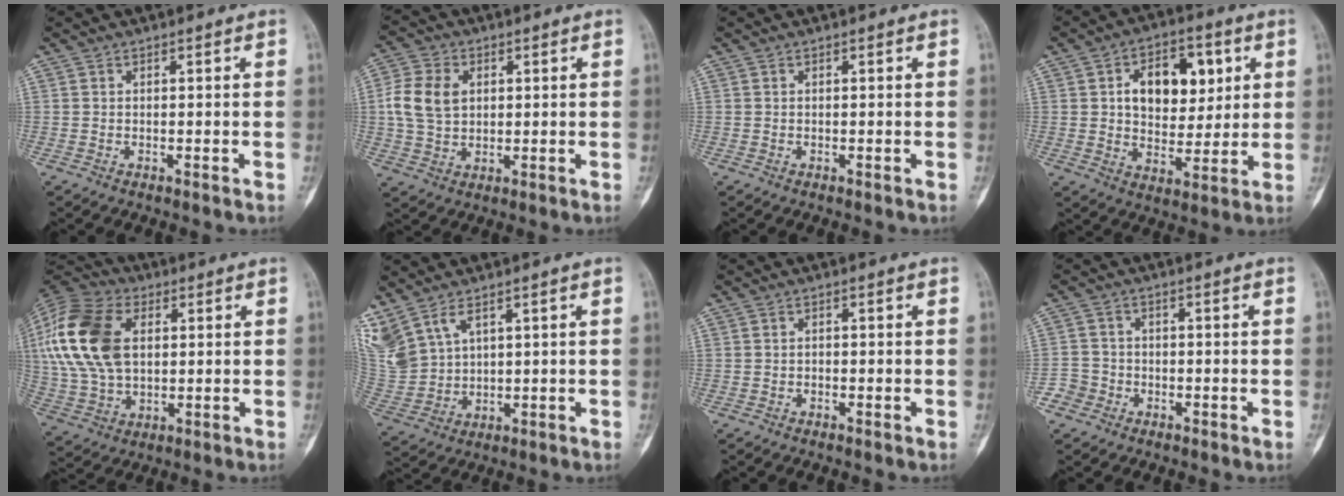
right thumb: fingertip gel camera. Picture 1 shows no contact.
{"total": 8.9, "force": [1.5, 6.5, 5.9], "torque": [-0.115, 0.006, 0.032]}
{"total": 0.0}
{"total": 13.9, "force": [3.8, 9.0, 9.9], "torque": [-0.099, -0.004, 0.060]}
{"total": 21.4, "force": [4.2, 13.9, 15.7], "torque": [-0.339, 0.005, 0.077]}
{"total": 12.5, "force": [6.8, 7.3, 7.5], "torque": [-0.191, -0.012, 0.160]}
{"total": 0.6, "force": [-0.4, 0.4, 0.2], "torque": [0.001, 0.002, -0.011]}
{"total": 3.7, "force": [-2.0, 3.2, -0.1], "torque": [0.020, 0.016, -0.047]}